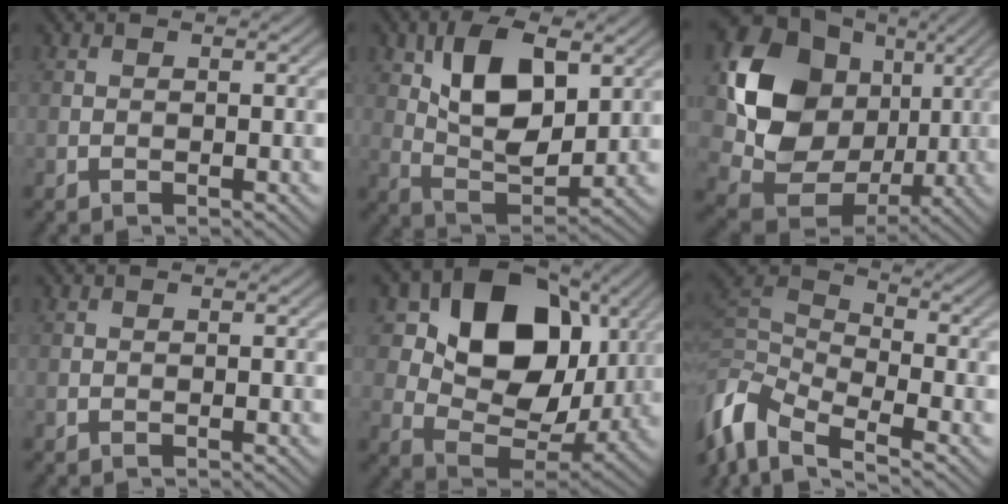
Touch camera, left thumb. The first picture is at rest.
{"total": 10.5, "force": [3.6, 5.5, 8.2], "torque": [-0.157, -0.001, 0.066]}
{"total": 16.0, "force": [2.4, 12.9, 9.1], "torque": [-0.208, -0.014, 0.049]}
{"total": 0.0}
{"total": 14.7, "force": [4.3, 10.6, 9.3], "torque": [-0.146, -0.005, 0.070]}
{"total": 9.3, "force": [-5.1, 3.9, 6.7], "torque": [-0.153, -0.005, -0.119]}